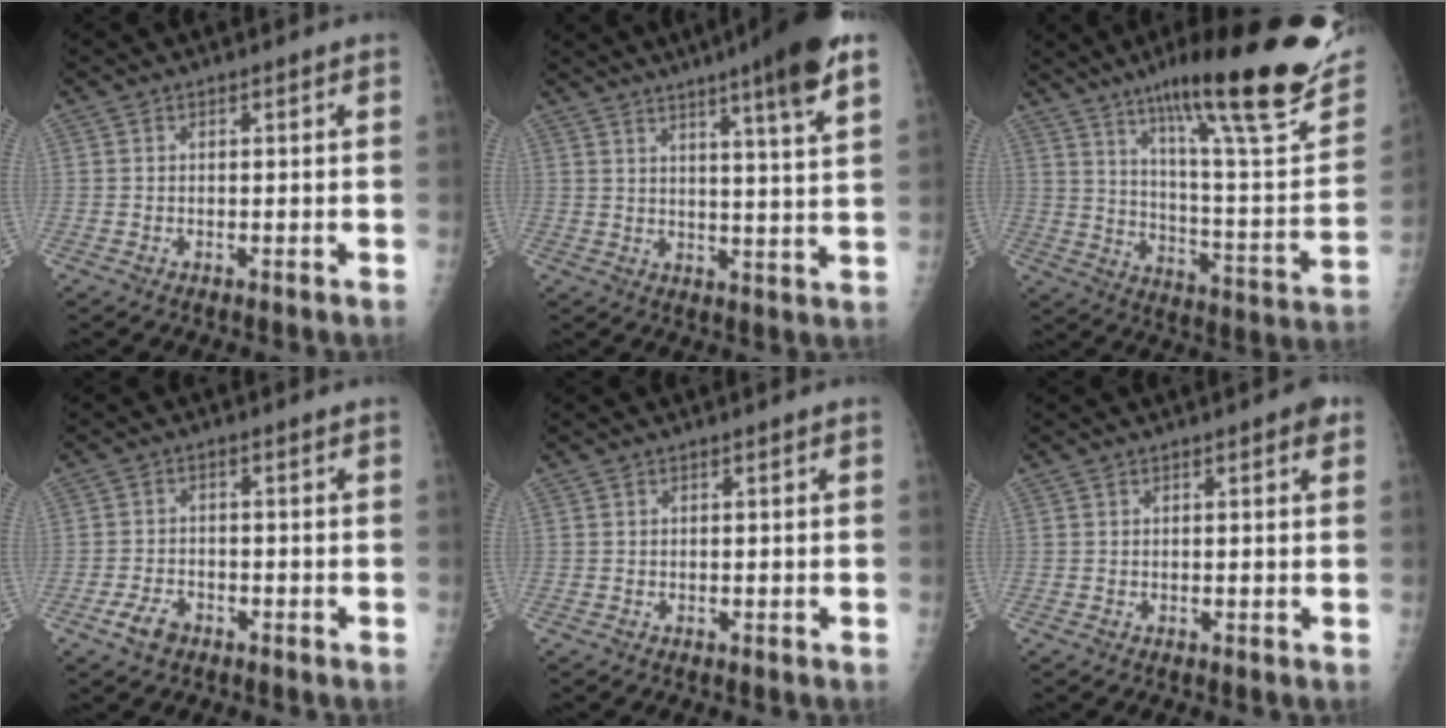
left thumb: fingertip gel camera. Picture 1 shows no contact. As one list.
[{"total": 13.9, "force": [8.6, 0.6, 10.9], "torque": [-0.150, -0.032, 0.109]}, {"total": 30.6, "force": [21.0, 5.0, 21.7], "torque": [-0.295, -0.085, 0.306]}, {"total": 3.7, "force": [-2.2, 2.3, 1.9], "torque": [-0.036, 0.011, -0.038]}, {"total": 0.0}, {"total": 1.8, "force": [0.9, 0.7, 1.4], "torque": [-0.013, 0.000, 0.008]}]